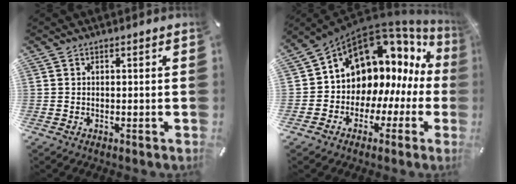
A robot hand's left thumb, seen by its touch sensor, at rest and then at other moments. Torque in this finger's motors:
{"motor_torque": [1.47, 3.54, 1.68, -1.08, 0.29]}